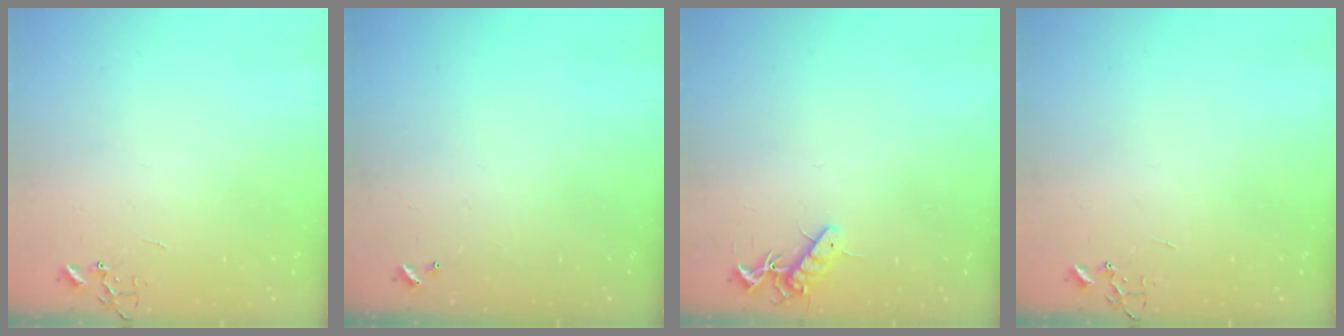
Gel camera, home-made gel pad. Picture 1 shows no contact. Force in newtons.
{"total": 0.0}
{"total": 8.1, "press": 8.1, "slide": 0.8}
{"total": 0.0}